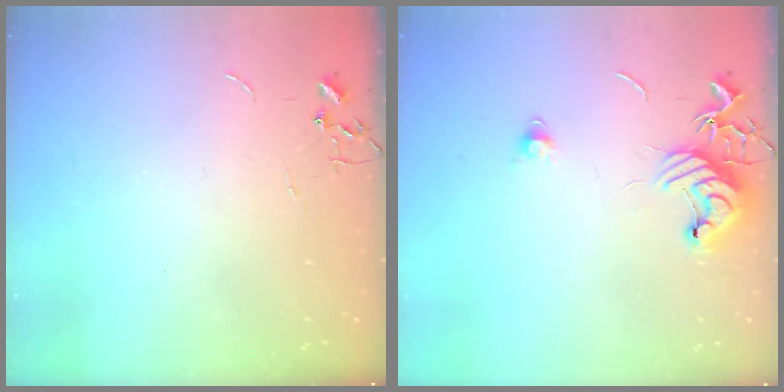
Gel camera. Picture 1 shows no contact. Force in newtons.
{"total": 11.0, "press": 10.9, "slide": 0.9}